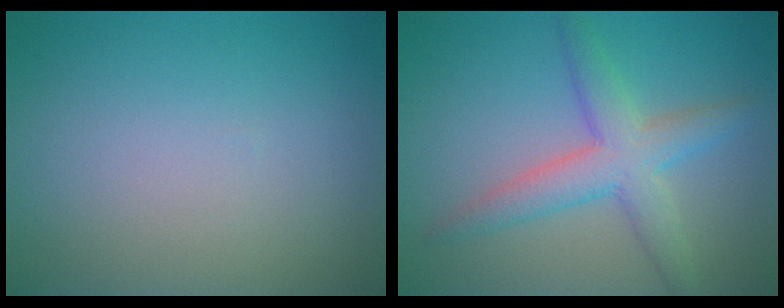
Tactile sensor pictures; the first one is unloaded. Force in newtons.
{"total": 4.6, "press": 4.6, "slide": 0.1}